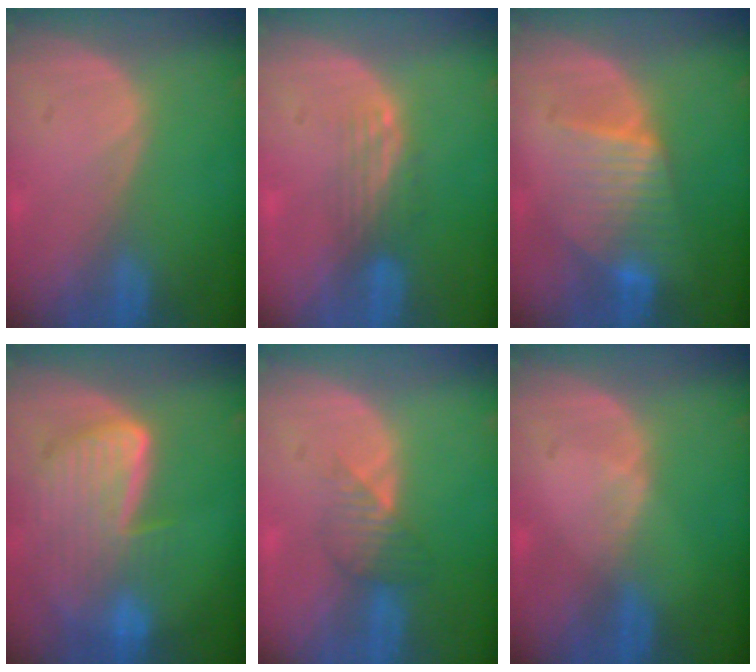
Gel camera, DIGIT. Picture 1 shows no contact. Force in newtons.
{"total": 3.3, "press": 2.7, "slide": 1.9}
{"total": 6.6, "press": 6.6, "slide": 0.1}
{"total": 9.1, "press": 7.9, "slide": 4.5}
{"total": 3.5, "press": 3.1, "slide": 1.6}
{"total": 0.8, "press": 0.8, "slide": 0.1}